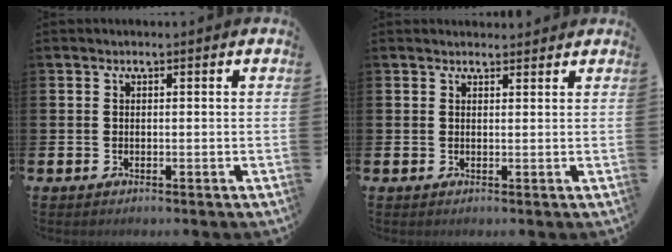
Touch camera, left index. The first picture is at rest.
{"total": 1.2, "force": [1.2, 0.3, 0.0], "torque": [0.009, -0.006, 0.019]}